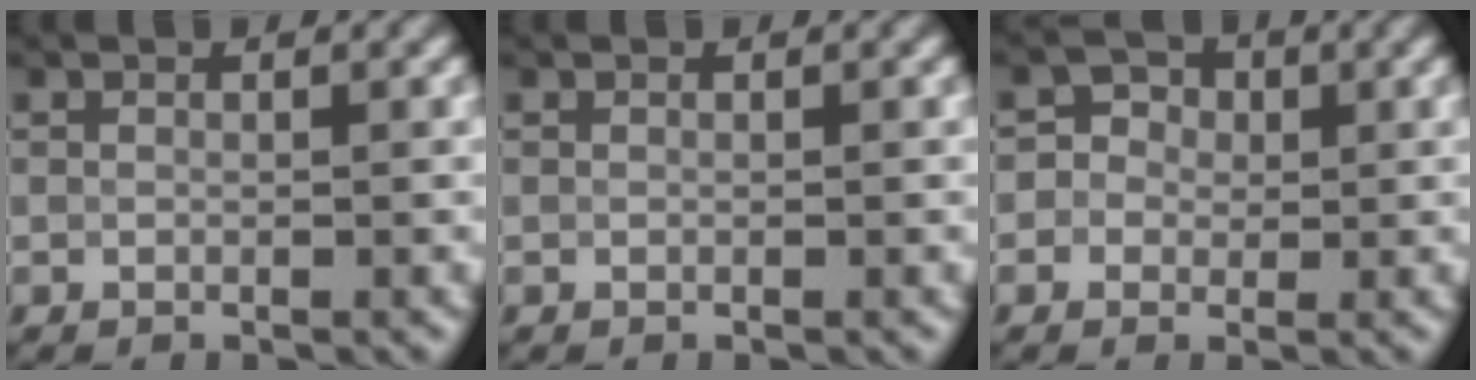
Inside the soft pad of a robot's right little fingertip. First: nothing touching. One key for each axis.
{"total": 0.0}
{"total": 2.4, "fx": 0.3, "fy": 2.3, "fz": 0.6, "tx": 0.008, "ty": 0.007, "tz": -0.008}